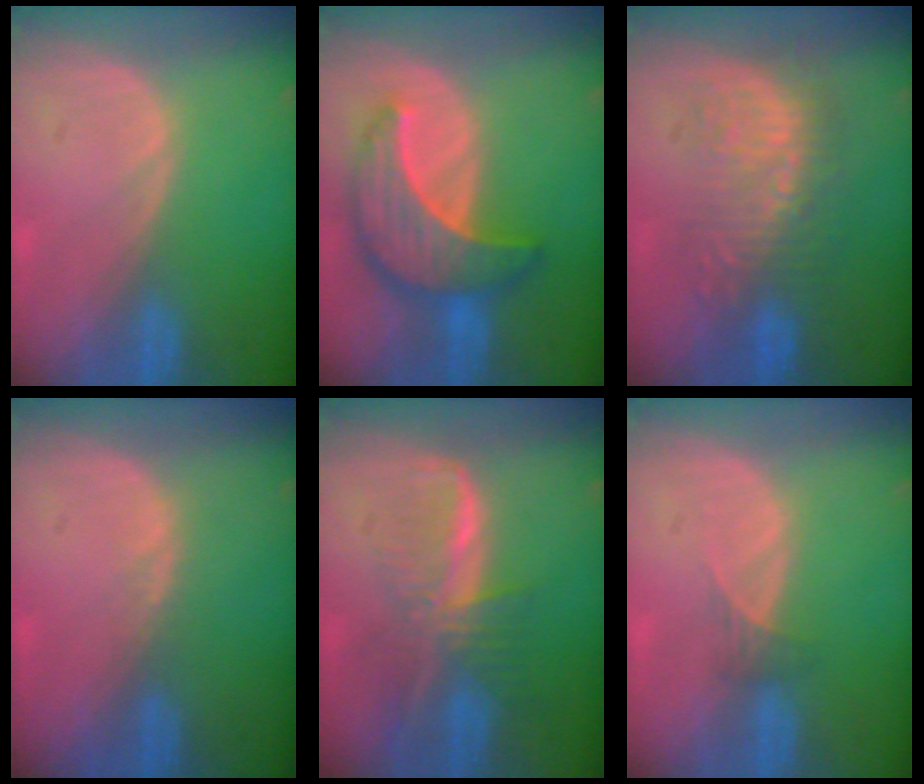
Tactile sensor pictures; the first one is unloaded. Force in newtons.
{"total": 9.7, "press": 9.7, "slide": 0.7}
{"total": 8.8, "press": 8.6, "slide": 1.7}
{"total": 0.8, "press": 0.8, "slide": 0.3}
{"total": 8.1, "press": 7.0, "slide": 4.2}
{"total": 1.6, "press": 1.3, "slide": 0.9}